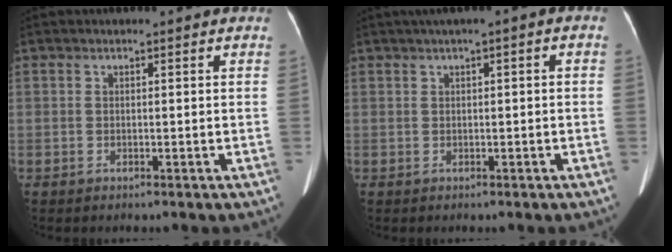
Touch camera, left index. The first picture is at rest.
{"total": 2.4, "force": [0.6, 0.4, 2.2], "torque": [-0.032, 0.016, 0.010]}